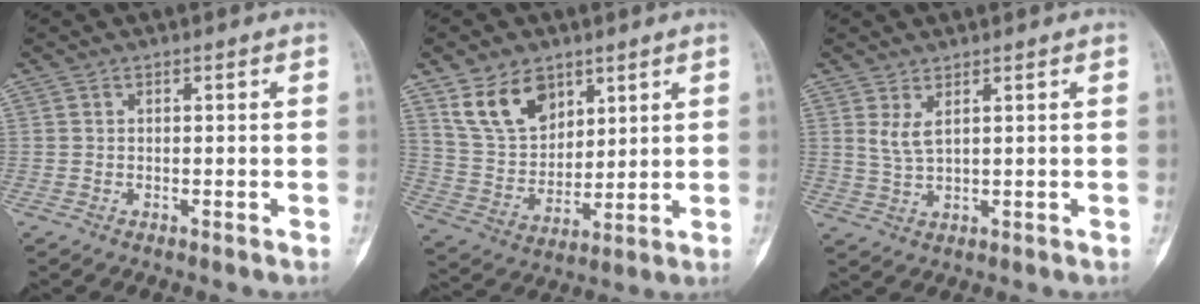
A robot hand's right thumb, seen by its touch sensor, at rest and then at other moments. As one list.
[{"total": 12.3, "force": [7.1, 8.0, 6.0], "torque": [-0.086, -0.035, 0.148]}, {"total": 3.3, "force": [1.6, 1.0, 2.8], "torque": [-0.061, -0.012, 0.040]}]